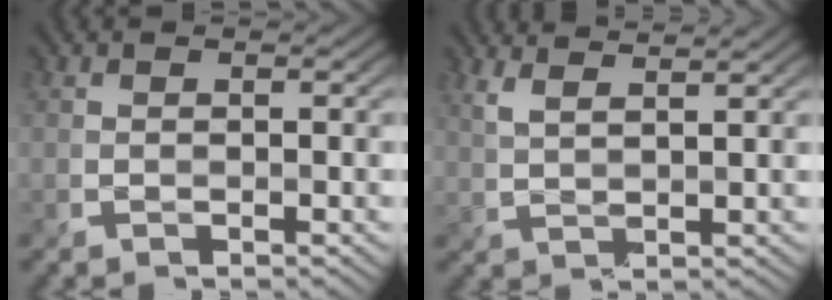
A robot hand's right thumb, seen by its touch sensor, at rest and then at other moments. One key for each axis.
{"total": 4.9, "fx": 4.0, "fy": 0.9, "fz": 2.8, "tx": -0.048, "ty": 0.012, "tz": 0.056}